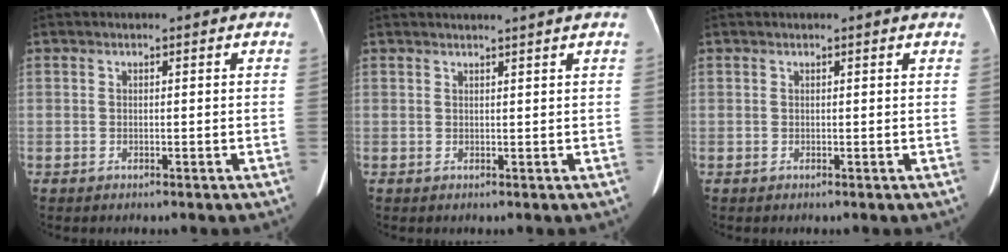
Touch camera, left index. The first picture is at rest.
{"total": 3.1, "force": [2.7, -0.9, 1.3], "torque": [-0.015, 0.009, 0.037]}
{"total": 1.1, "force": [1.0, -0.1, 0.4], "torque": [-0.011, 0.011, 0.014]}